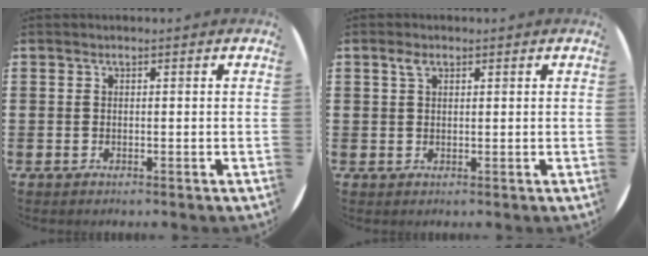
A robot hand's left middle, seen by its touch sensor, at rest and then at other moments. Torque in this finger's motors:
{"motor_torque": [0.50, -0.27, -0.02, 0.00]}